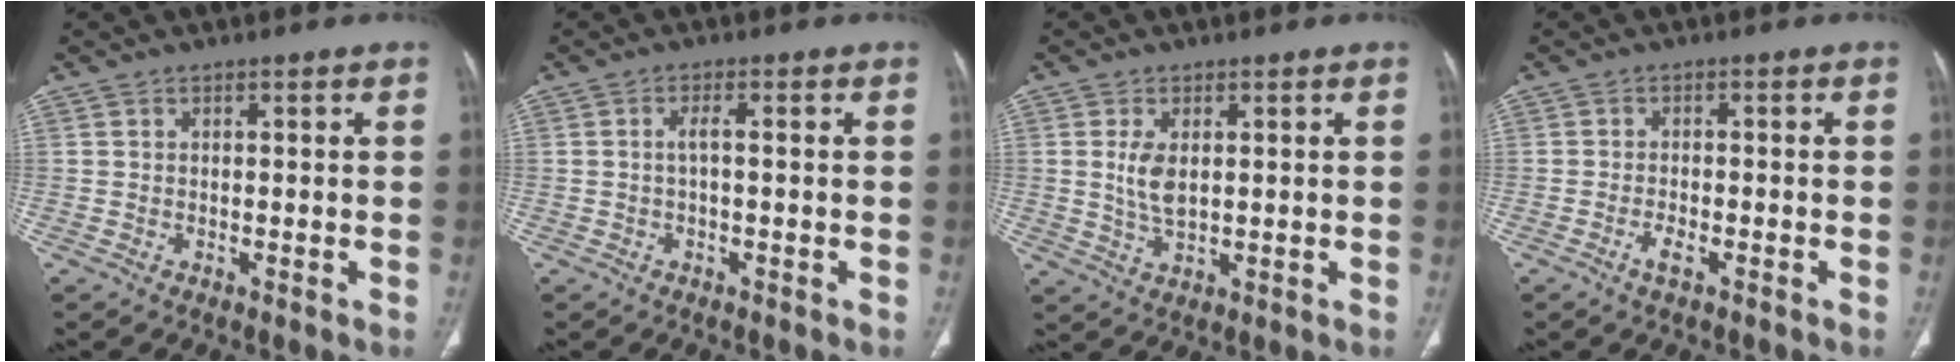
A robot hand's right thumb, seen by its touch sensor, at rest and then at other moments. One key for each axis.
{"total": 1.8, "fx": -0.1, "fy": 0.3, "fz": 1.7, "tx": -0.039, "ty": 0.007, "tz": -0.001}
{"total": 4.6, "fx": 0.8, "fy": 2.4, "fz": 3.8, "tx": -0.081, "ty": -0.008, "tz": 0.022}
{"total": 2.4, "fx": -1.4, "fy": 0.8, "fz": 1.8, "tx": -0.038, "ty": 0.006, "tz": -0.028}